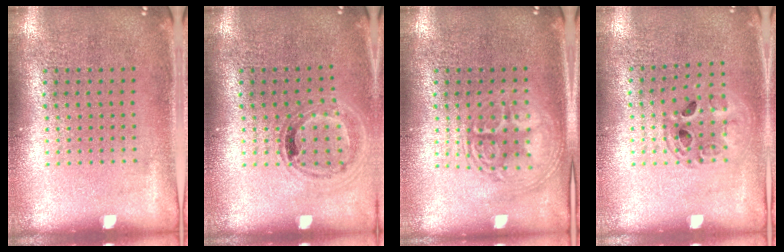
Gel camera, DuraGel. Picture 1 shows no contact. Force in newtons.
{"total": 1.0, "press": 1.0, "slide": 0.1}
{"total": 2.6, "press": 2.6, "slide": 0.2}
{"total": 1.3, "press": 1.2, "slide": 0.2}